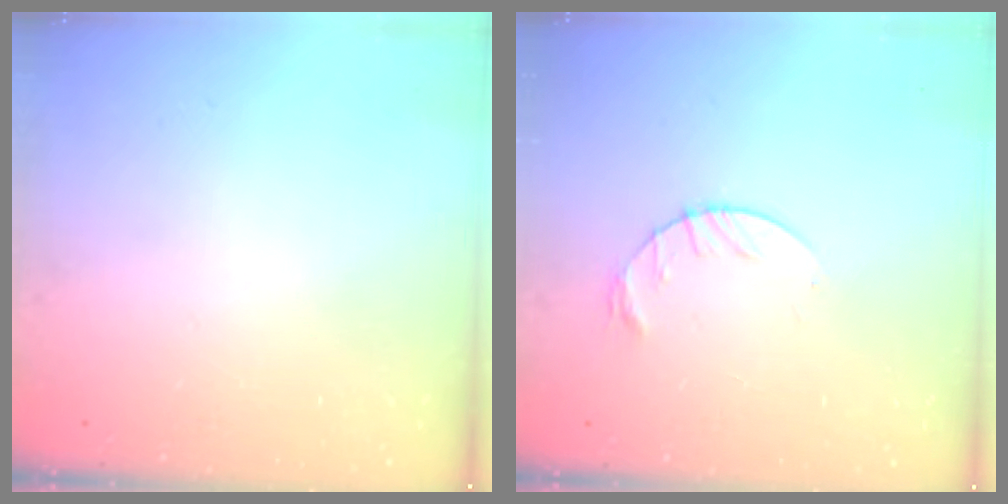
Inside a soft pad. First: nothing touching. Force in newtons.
{"total": 6.0, "press": 6.0, "slide": 0.8}